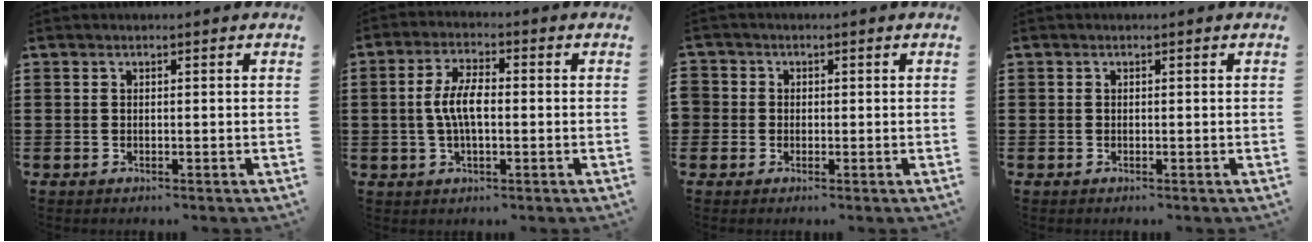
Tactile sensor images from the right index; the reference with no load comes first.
{"total": 6.2, "force": [-0.3, 2.5, 5.6], "torque": [-0.123, 0.000, -0.011]}
{"total": 1.6, "force": [-0.1, 1.6, 0.0], "torque": [-0.008, 0.008, -0.005]}
{"total": 1.0, "force": [-0.6, 0.6, 0.5], "torque": [-0.013, -0.002, -0.012]}